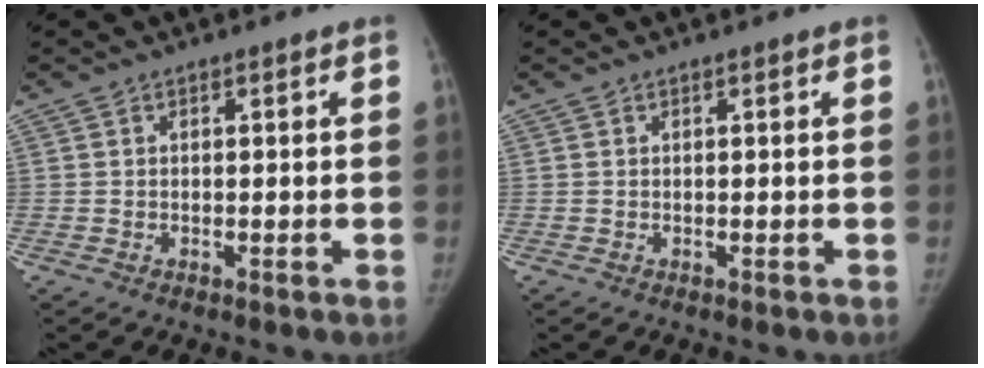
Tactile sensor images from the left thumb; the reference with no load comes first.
{"total": 0.0}